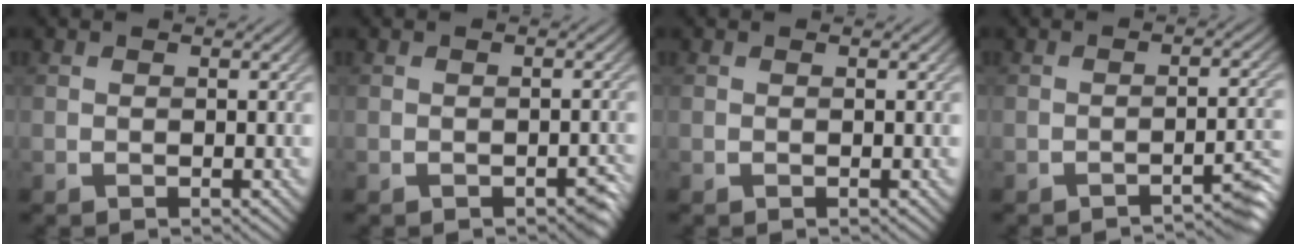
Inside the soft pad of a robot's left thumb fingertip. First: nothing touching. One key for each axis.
{"total": 1.3, "fx": -0.8, "fy": 0.5, "fz": 0.8, "tx": -0.010, "ty": -0.002, "tz": -0.010}
{"total": 0.0}
{"total": 4.0, "fx": -3.0, "fy": 0.5, "fz": 2.7, "tx": -0.027, "ty": 0.013, "tz": -0.047}